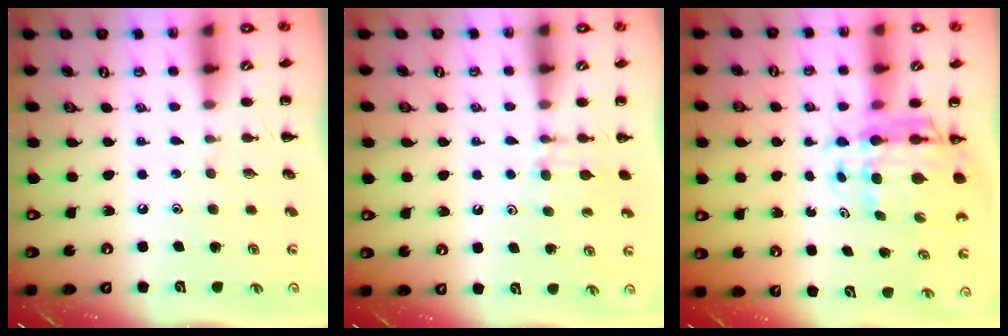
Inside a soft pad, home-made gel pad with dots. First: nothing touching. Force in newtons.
{"total": 7.8, "press": 7.5, "slide": 2.0}
{"total": 8.6, "press": 8.2, "slide": 2.7}